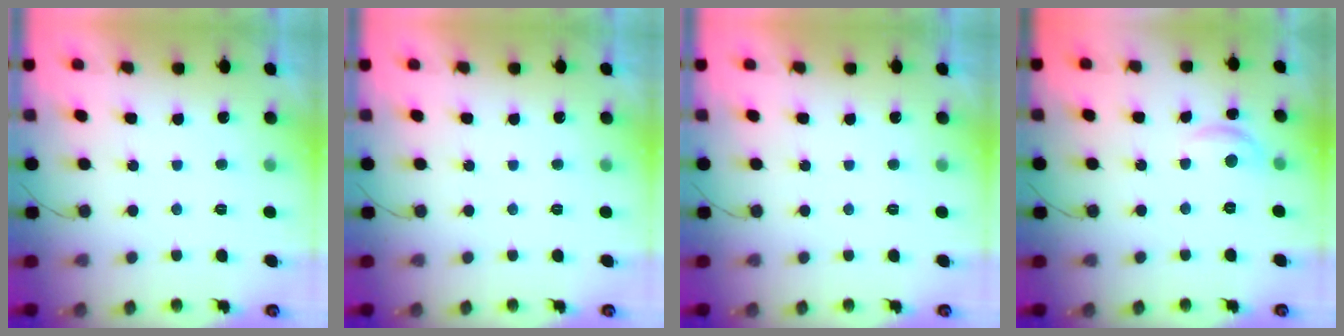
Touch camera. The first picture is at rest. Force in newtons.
{"total": 0.0}
{"total": 0.0}
{"total": 5.7, "press": 5.7, "slide": 0.2}